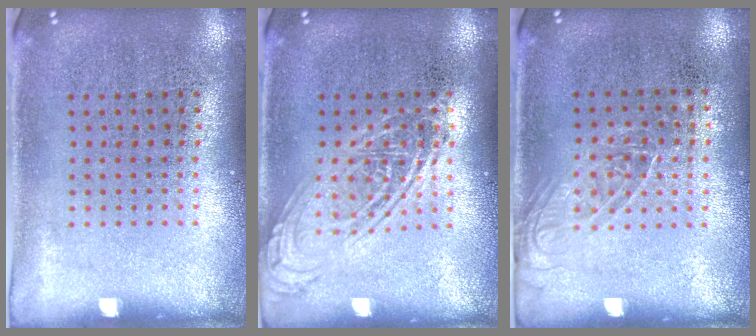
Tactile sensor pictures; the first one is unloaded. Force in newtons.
{"total": 2.6, "press": 2.6, "slide": 0.3}
{"total": 1.2, "press": 1.1, "slide": 0.7}